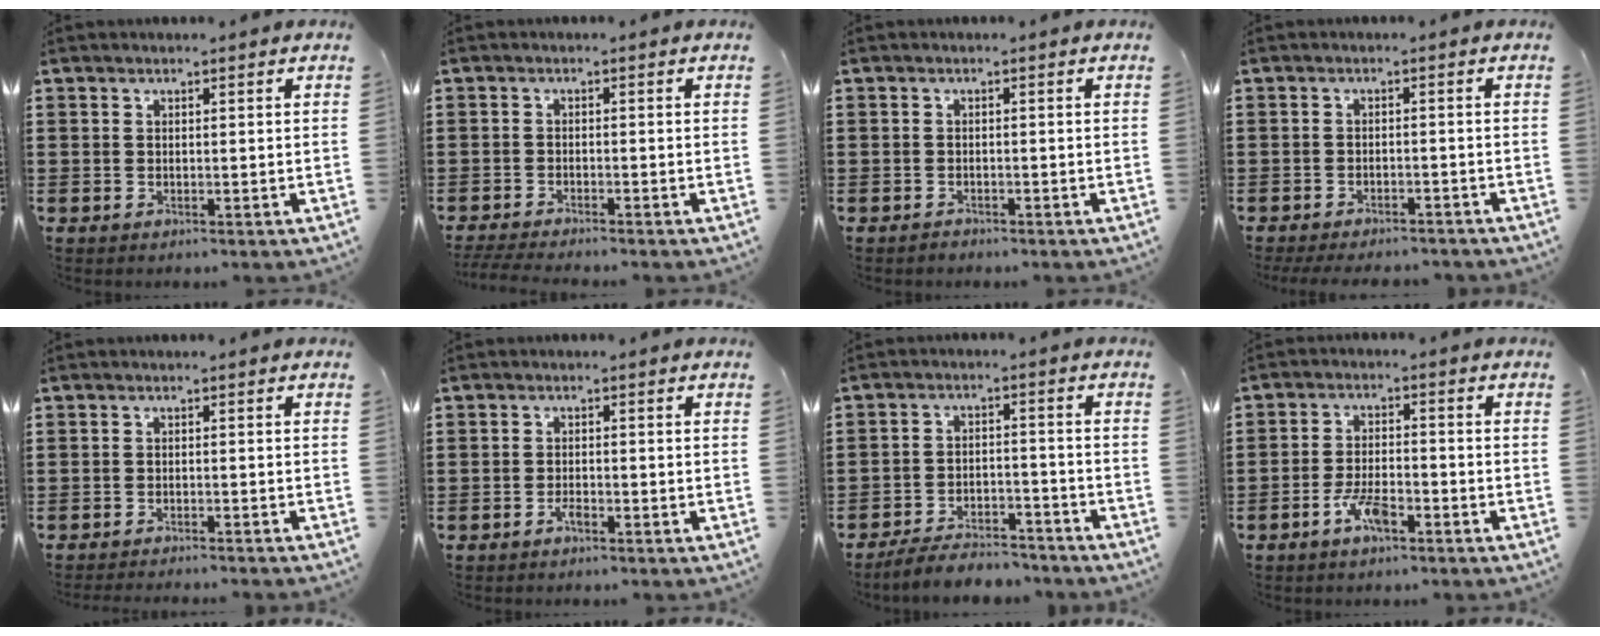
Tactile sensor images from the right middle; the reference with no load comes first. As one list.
[{"total": 2.2, "force": [-2.1, 0.0, 0.6], "torque": [-0.016, -0.003, -0.045]}, {"total": 0.9, "force": [-0.9, 0.4, 0.0], "torque": [-0.001, 0.003, -0.020]}, {"total": 2.3, "force": [-2.3, 0.3, 0.3], "torque": [-0.009, -0.001, -0.047]}, {"total": 1.4, "force": [-1.4, -0.2, 0.3], "torque": [-0.005, 0.002, -0.027]}, {"total": 1.6, "force": [-1.1, 0.5, 1.0], "torque": [-0.022, -0.002, -0.020]}, {"total": 5.5, "force": [-5.3, 0.9, 1.2], "torque": [-0.024, 0.008, -0.106]}, {"total": 5.1, "force": [-3.1, 1.8, 3.7], "torque": [-0.079, 0.004, -0.061]}]